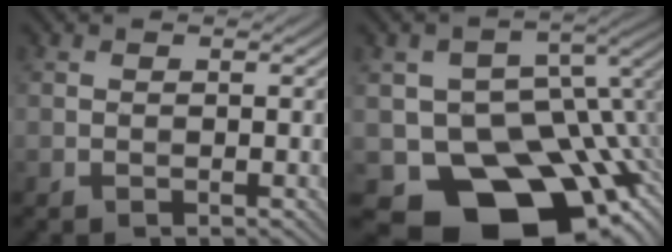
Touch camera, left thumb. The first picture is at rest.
{"total": 17.0, "force": [-7.8, 11.7, 9.6], "torque": [-0.139, -0.050, -0.111]}